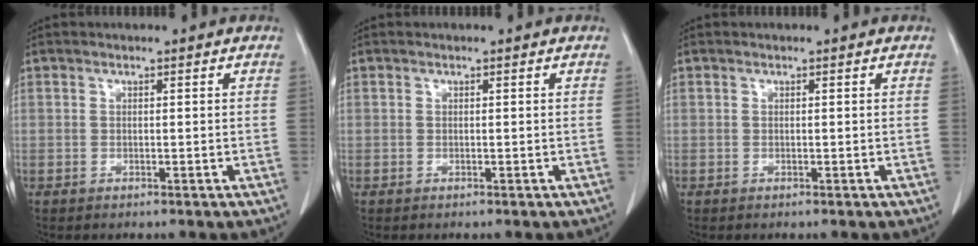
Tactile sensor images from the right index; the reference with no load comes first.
{"total": 0.0}
{"total": 0.0}